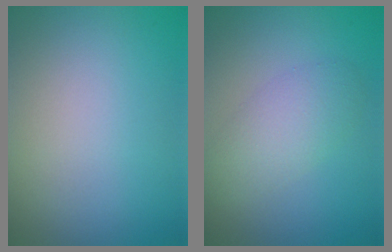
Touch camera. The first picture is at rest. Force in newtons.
{"total": 3.4, "press": 3.4, "slide": 0.1}